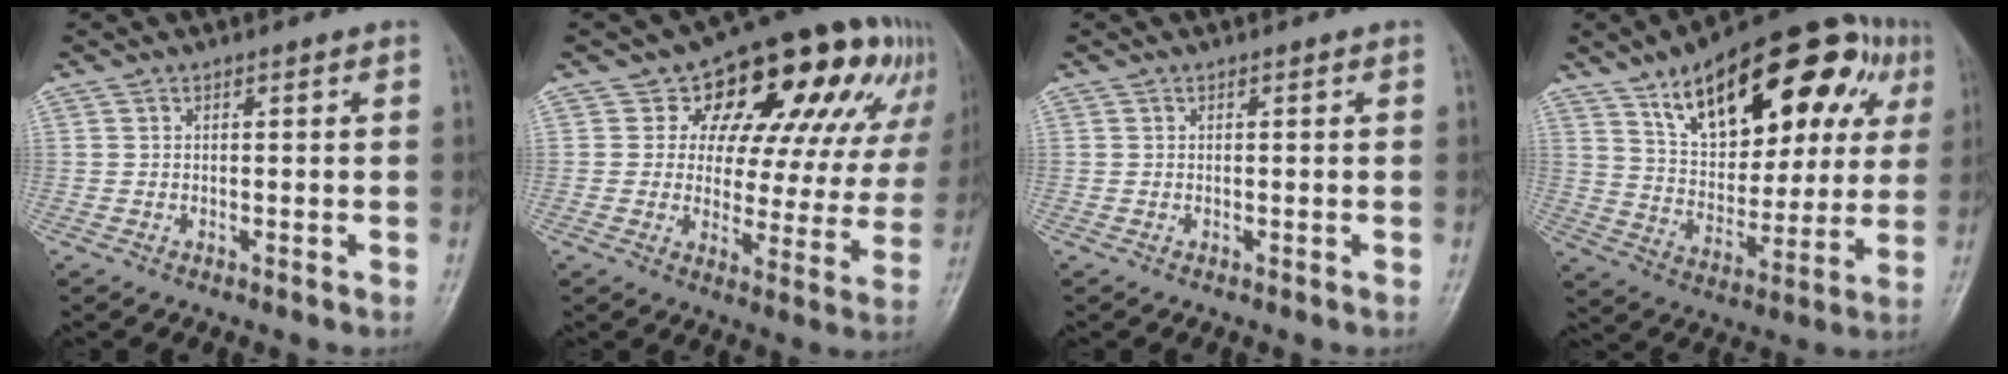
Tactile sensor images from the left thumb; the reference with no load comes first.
{"total": 21.4, "force": [10.5, 12.4, 13.9], "torque": [-0.128, -0.004, 0.135]}
{"total": 0.0}
{"total": 27.3, "force": [12.0, 13.9, 20.2], "torque": [-0.254, 0.002, 0.187]}